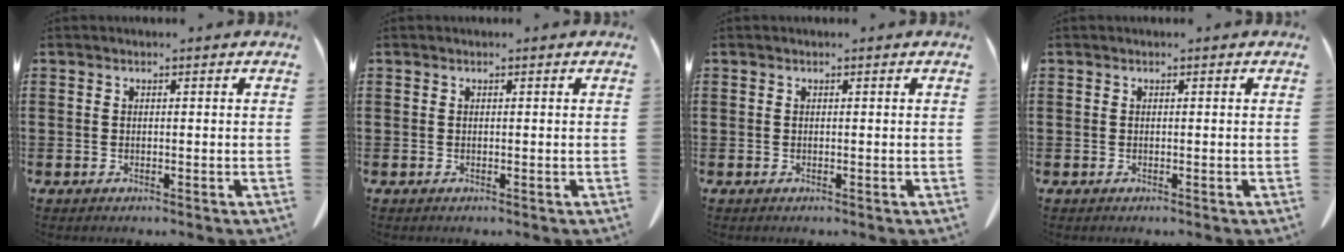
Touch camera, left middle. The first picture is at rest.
{"total": 0.0}
{"total": 0.0}
{"total": 0.0}